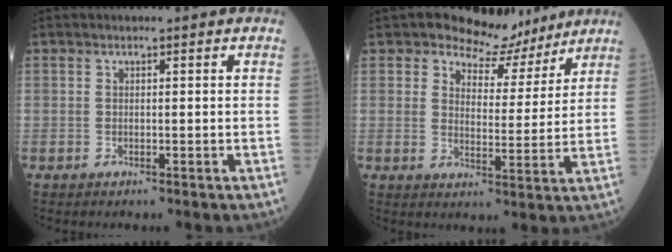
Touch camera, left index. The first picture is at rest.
{"total": 7.6, "force": [6.5, 3.8, 1.4], "torque": [-0.020, 0.001, 0.092]}